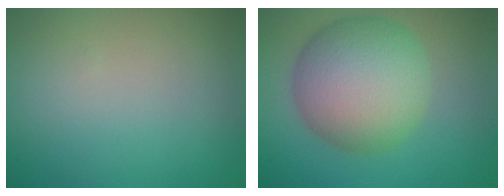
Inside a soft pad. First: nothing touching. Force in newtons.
{"total": 9.7, "press": 9.7, "slide": 0.1}